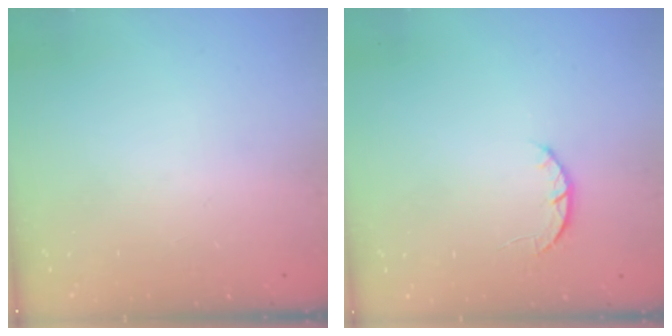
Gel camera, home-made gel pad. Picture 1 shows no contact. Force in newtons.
{"total": 2.6, "press": 2.5, "slide": 0.4}